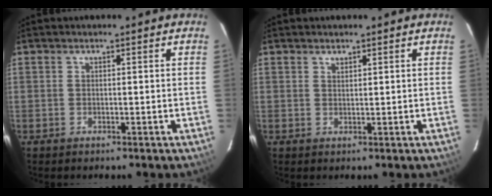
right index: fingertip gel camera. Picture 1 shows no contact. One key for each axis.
{"total": 1.0, "fx": 0.9, "fy": 0.3, "fz": 0.2, "tx": -0.005, "ty": 0.001, "tz": 0.017}